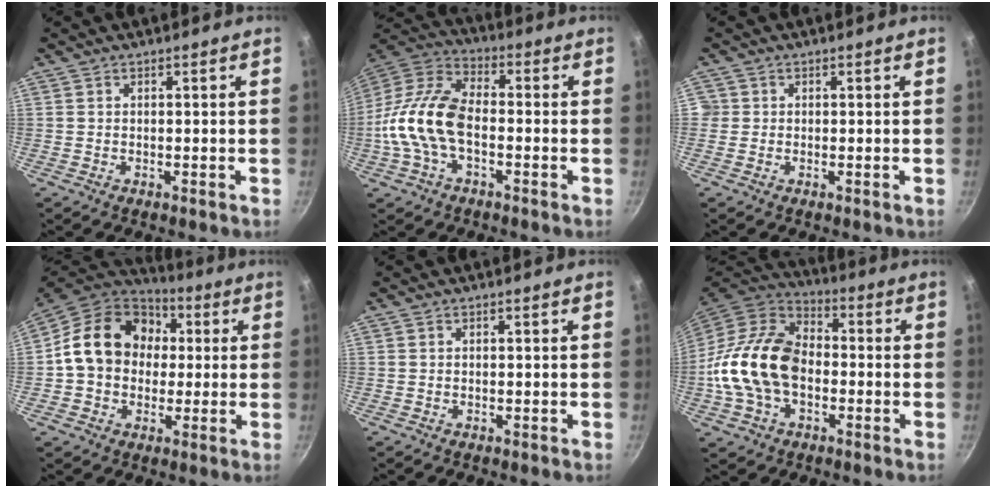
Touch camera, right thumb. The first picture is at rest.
{"total": 15.3, "force": [-2.8, 8.6, 12.4], "torque": [-0.234, 0.040, -0.071]}
{"total": 1.5, "force": [0.0, 1.4, 0.2], "torque": [0.009, 0.005, -0.003]}
{"total": 18.5, "force": [2.1, 15.0, 10.7], "torque": [-0.154, 0.037, 0.021]}
{"total": 0.0}
{"total": 18.9, "force": [-2.7, 13.0, 13.5], "torque": [-0.228, 0.035, -0.063]}